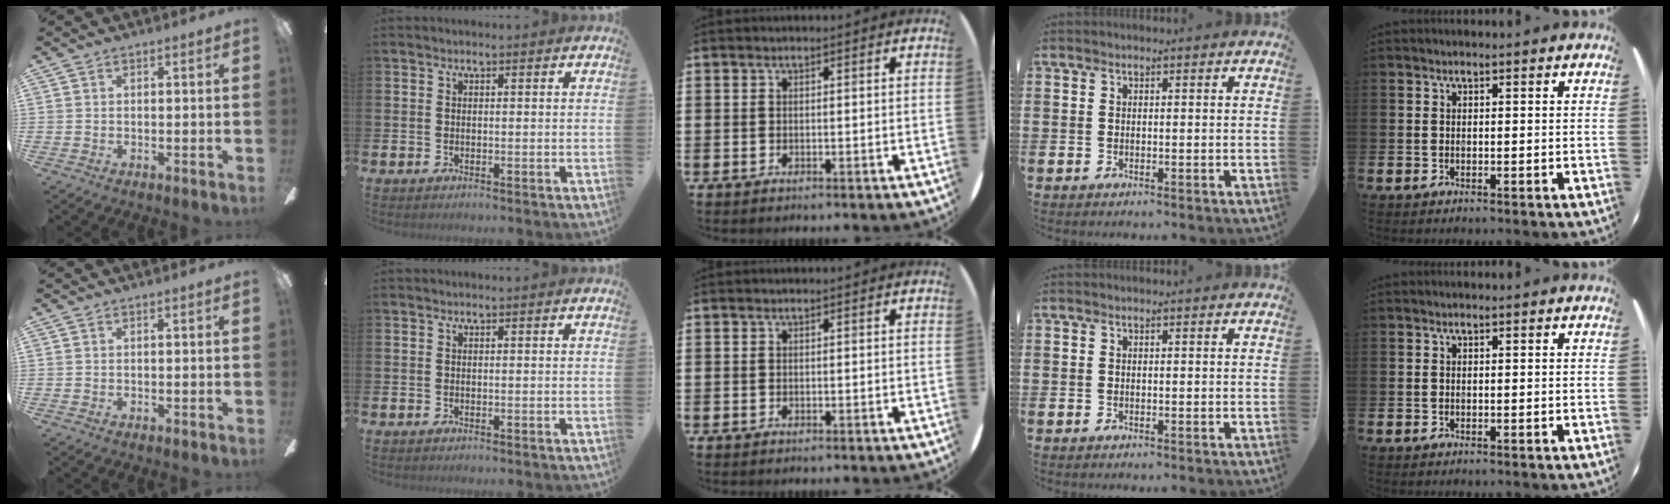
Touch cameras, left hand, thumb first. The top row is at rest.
{}